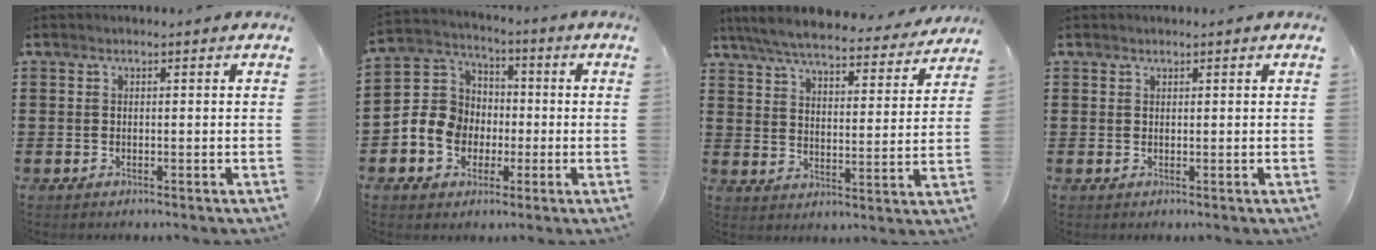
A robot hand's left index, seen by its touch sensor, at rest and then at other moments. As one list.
[{"total": 8.3, "force": [-2.0, 7.6, 2.8], "torque": [-0.091, 0.022, -0.039]}, {"total": 6.7, "force": [6.3, 0.4, 2.2], "torque": [-0.071, -0.039, 0.109]}, {"total": 0.6, "force": [0.6, 0.3, 0.0], "torque": [-0.002, 0.000, 0.012]}]